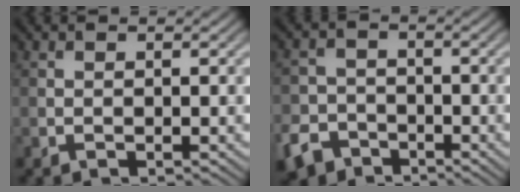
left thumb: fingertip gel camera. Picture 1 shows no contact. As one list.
[{"total": 5.8, "force": [-3.9, 3.9, 1.7], "torque": [-0.035, -0.007, -0.081]}]